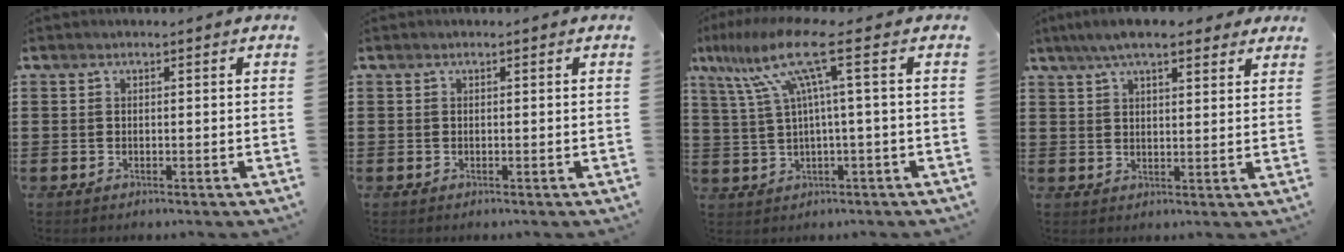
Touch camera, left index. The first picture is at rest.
{"total": 0.0}
{"total": 10.4, "force": [3.2, 0.4, 9.9], "torque": [-0.216, -0.013, 0.044]}
{"total": 6.7, "force": [5.2, 1.6, 4.0], "torque": [-0.090, 0.002, 0.094]}